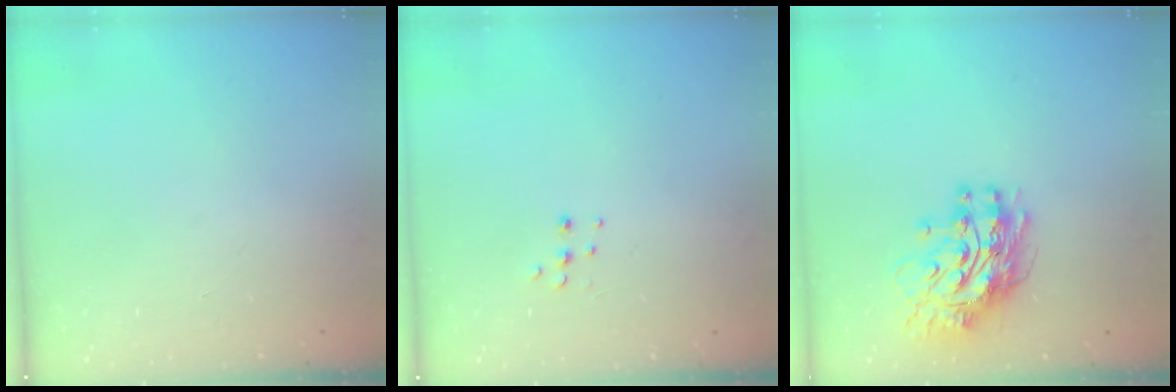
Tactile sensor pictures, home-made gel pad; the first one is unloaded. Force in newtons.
{"total": 4.2, "press": 4.1, "slide": 0.9}
{"total": 11.1, "press": 11.1, "slide": 1.0}